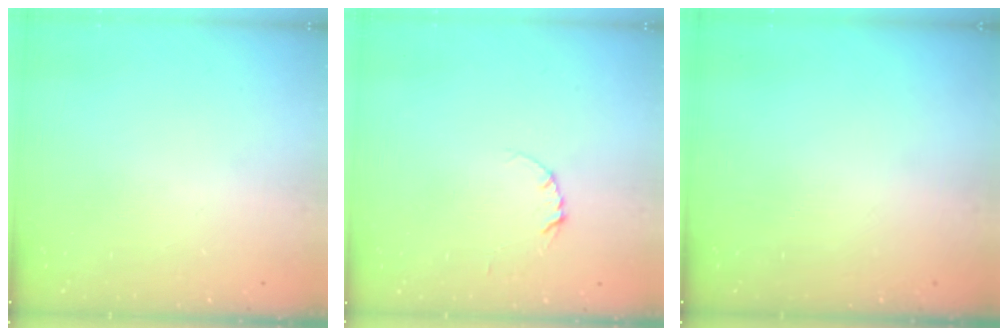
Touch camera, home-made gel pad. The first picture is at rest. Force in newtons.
{"total": 3.4, "press": 3.4, "slide": 0.3}
{"total": 0.0}